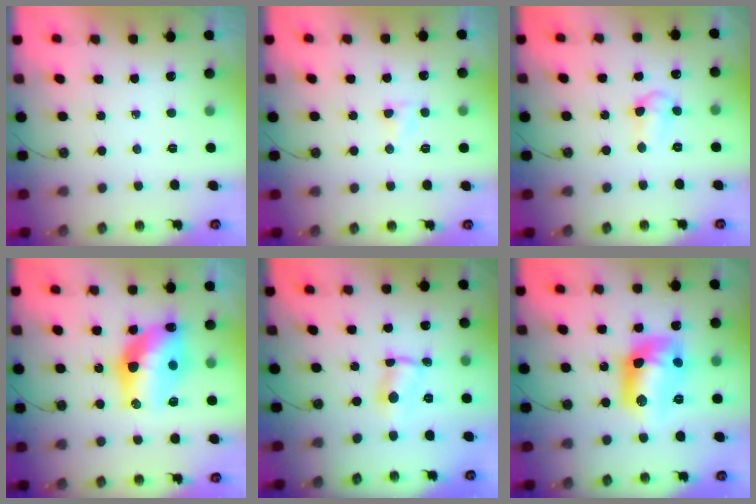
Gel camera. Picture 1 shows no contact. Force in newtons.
{"total": 3.0, "press": 3.0, "slide": 0.3}
{"total": 6.0, "press": 4.8, "slide": 3.6}
{"total": 15.3, "press": 15.1, "slide": 2.4}
{"total": 1.2, "press": 1.1, "slide": 0.6}
{"total": 13.7, "press": 13.7, "slide": 1.1}